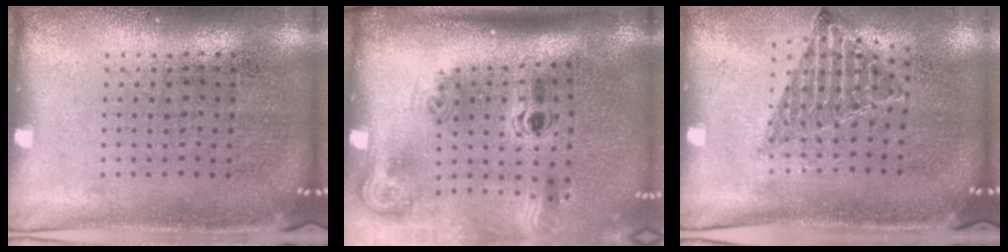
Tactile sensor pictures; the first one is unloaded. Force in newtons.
{"total": 2.2, "press": 1.4, "slide": 1.7}
{"total": 0.9, "press": 0.8, "slide": 0.2}